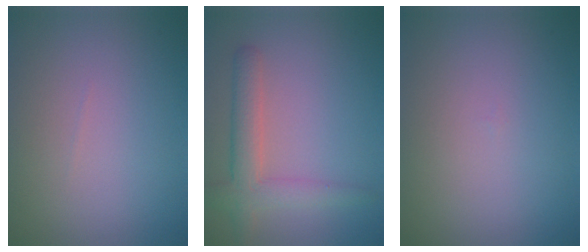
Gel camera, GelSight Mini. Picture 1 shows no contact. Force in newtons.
{"total": 3.7, "press": 3.7, "slide": 0.2}
{"total": 0.0}